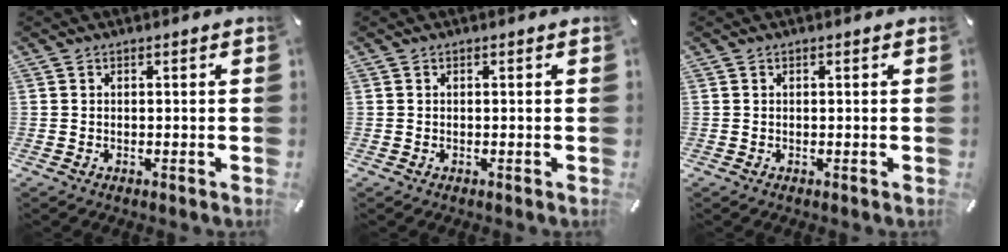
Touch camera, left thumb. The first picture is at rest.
{"total": 0.0}
{"total": 0.0}